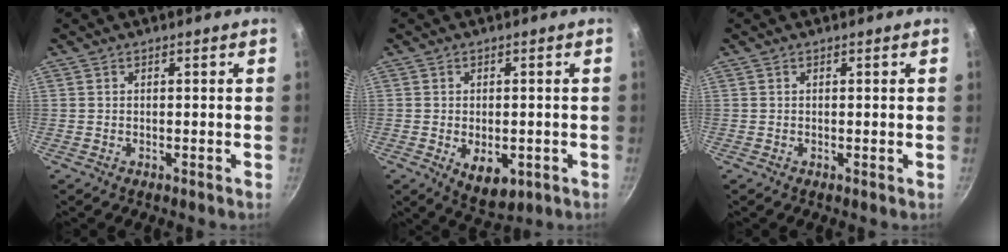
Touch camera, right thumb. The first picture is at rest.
{"total": 7.0, "force": [-1.8, 4.2, 5.3], "torque": [-0.063, -0.006, -0.013]}
{"total": 0.0}